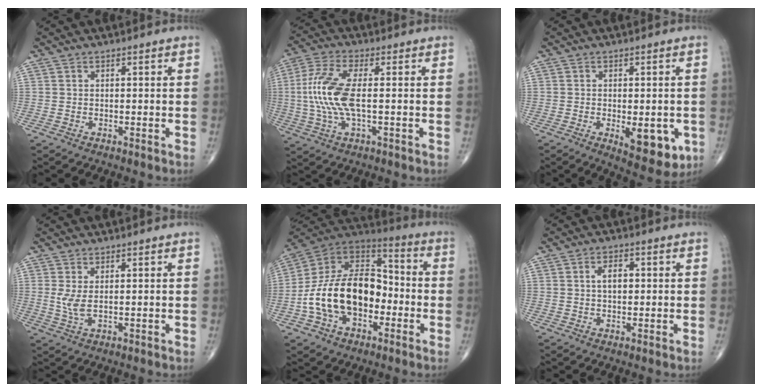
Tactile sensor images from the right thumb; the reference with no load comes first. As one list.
[{"total": 11.7, "force": [-0.1, 4.2, 10.9], "torque": [-0.261, 0.008, -0.005]}, {"total": 9.6, "force": [-2.7, 4.3, 8.1], "torque": [-0.083, -0.013, -0.026]}, {"total": 4.7, "force": [0.4, 1.9, 4.3], "torque": [-0.105, -0.009, 0.015]}, {"total": 21.3, "force": [-4.4, 13.7, 15.7], "torque": [-0.257, 0.051, -0.078]}, {"total": 3.6, "force": [0.6, 2.1, 2.9], "torque": [-0.049, 0.004, 0.009]}]